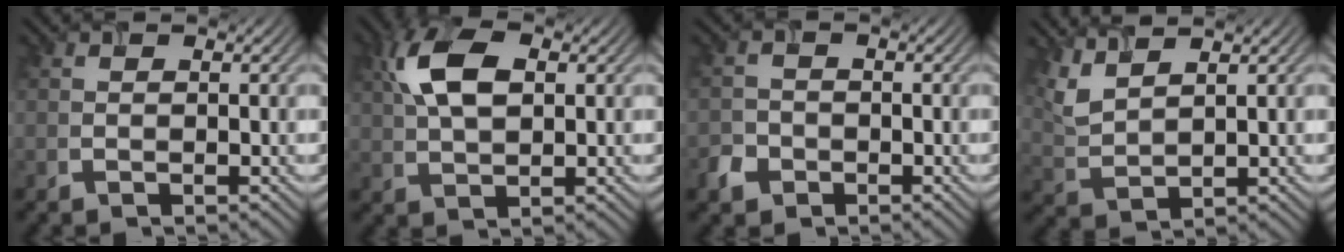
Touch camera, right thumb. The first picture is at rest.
{"total": 8.1, "force": [2.3, 4.3, 6.4], "torque": [-0.145, 0.015, 0.040]}
{"total": 2.5, "force": [-1.4, 1.9, 0.7], "torque": [-0.014, -0.003, -0.031]}
{"total": 4.6, "force": [3.4, 1.3, 2.9], "torque": [-0.085, 0.005, 0.077]}